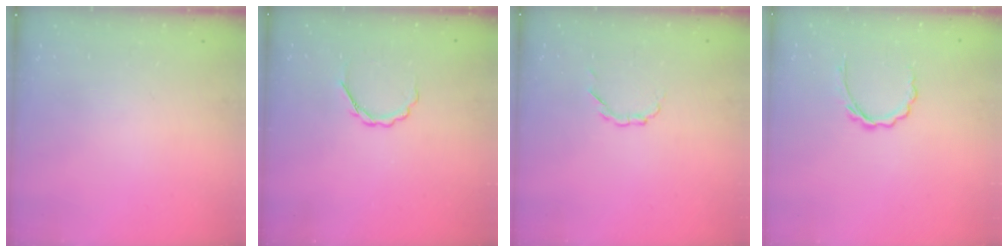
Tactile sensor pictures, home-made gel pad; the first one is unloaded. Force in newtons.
{"total": 3.1, "press": 3.0, "slide": 1.0}
{"total": 2.1, "press": 2.1, "slide": 0.6}
{"total": 4.4, "press": 4.2, "slide": 1.3}